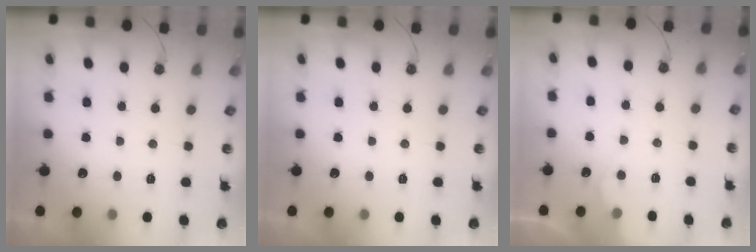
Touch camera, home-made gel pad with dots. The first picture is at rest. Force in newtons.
{"total": 0.0}
{"total": 4.8, "press": 4.7, "slide": 0.6}